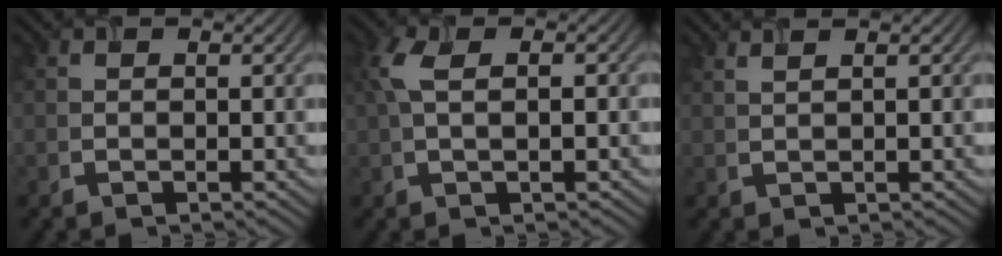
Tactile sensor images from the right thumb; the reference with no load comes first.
{"total": 3.9, "force": [0.6, 1.5, 3.6], "torque": [-0.084, 0.010, 0.010]}
{"total": 1.8, "force": [1.3, 0.4, 1.1], "torque": [-0.018, 0.003, 0.016]}